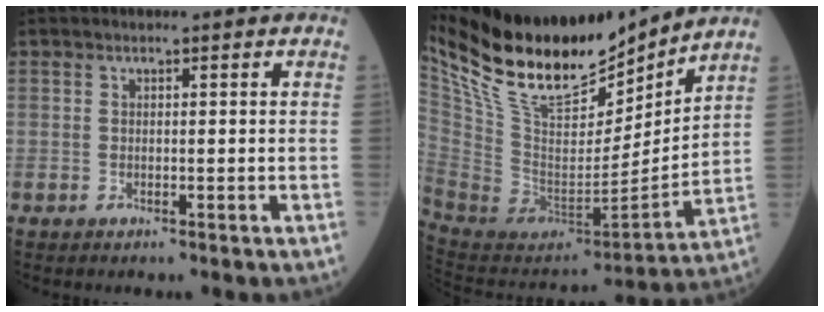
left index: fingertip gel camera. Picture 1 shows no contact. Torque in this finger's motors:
{"motor_torque": [1.04, -1.10, 0.24, 0.11]}